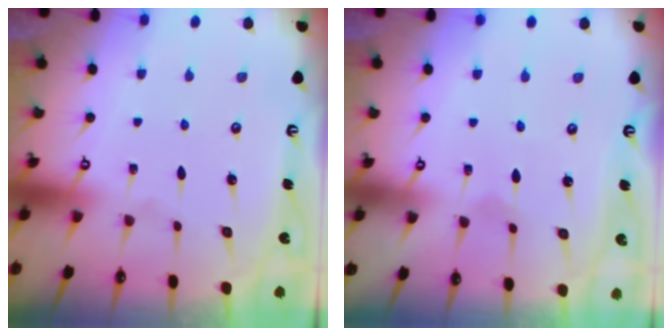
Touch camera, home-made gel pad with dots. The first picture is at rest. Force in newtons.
{"total": 0.9, "press": 0.9, "slide": 0.0}